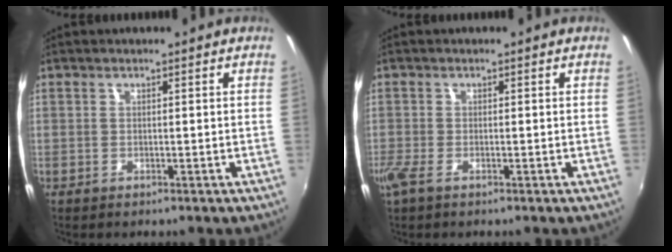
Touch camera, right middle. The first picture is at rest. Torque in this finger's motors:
{"motor_torque": [0.74, -0.58, 0.23, 0.08]}